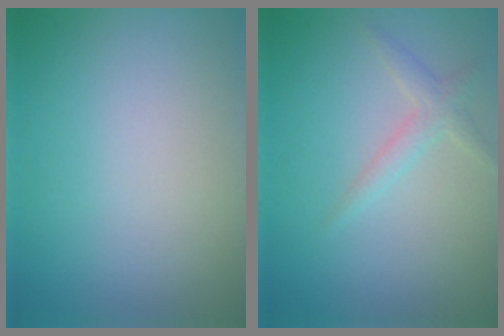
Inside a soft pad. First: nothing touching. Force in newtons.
{"total": 1.7, "press": 1.6, "slide": 0.1}